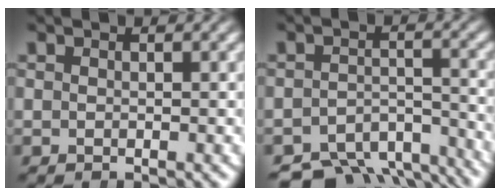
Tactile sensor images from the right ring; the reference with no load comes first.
{"total": 8.0, "force": [-6.7, 3.2, 2.9], "torque": [-0.020, -0.019, -0.111]}